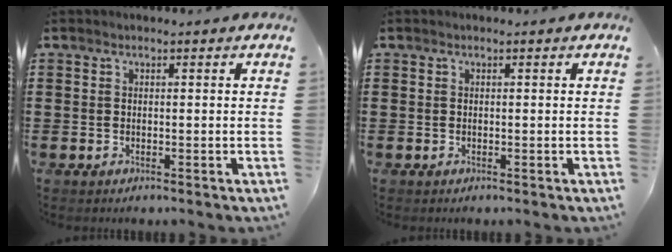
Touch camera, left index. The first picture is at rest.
{"total": 0.0}